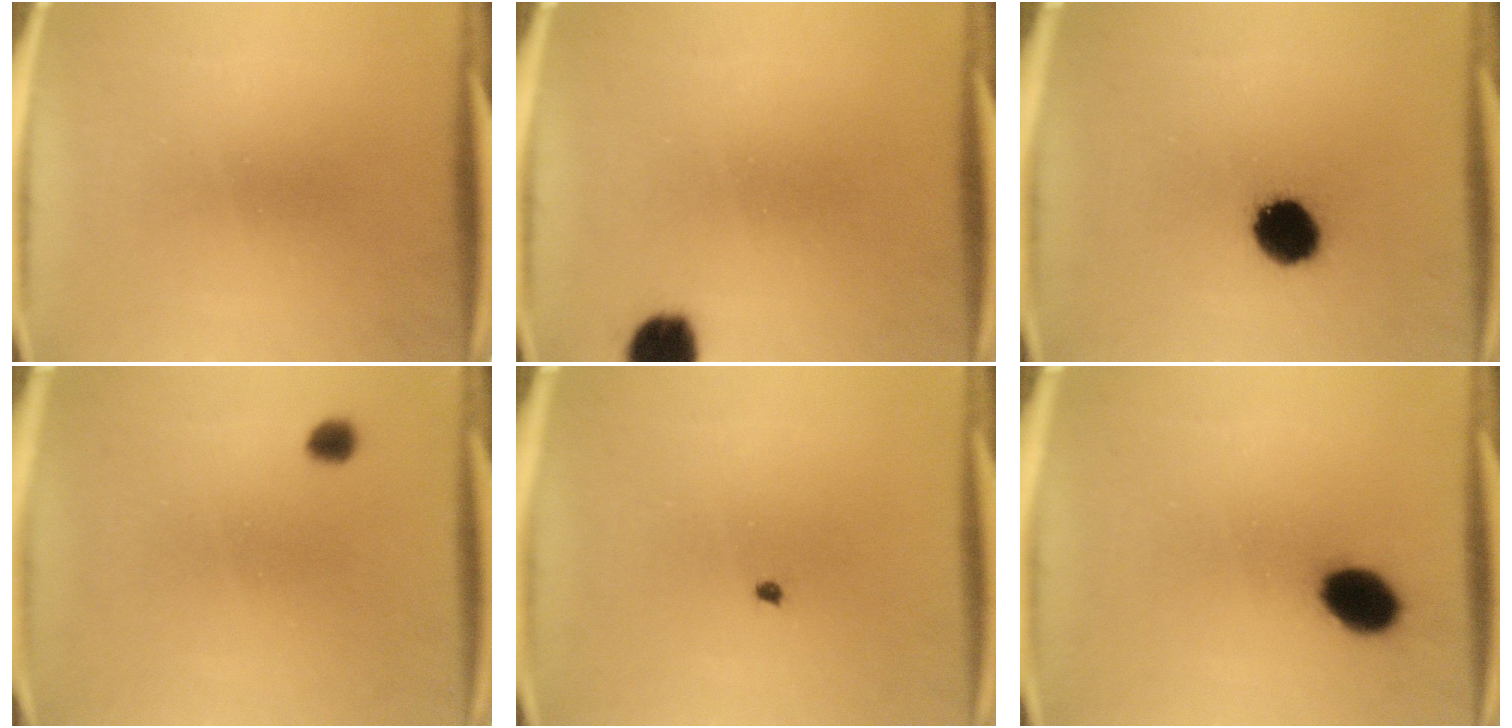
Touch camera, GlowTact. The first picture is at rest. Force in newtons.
{"total": 6.0}
{"total": 10.8}
{"total": 1.9}
{"total": 0.5}
{"total": 8.1}